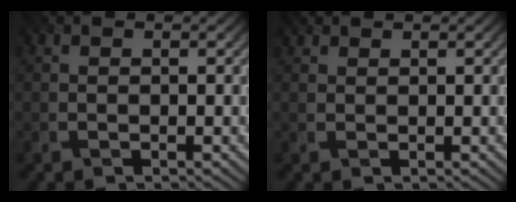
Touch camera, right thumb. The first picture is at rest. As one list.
[{"total": 1.4, "force": [1.2, 0.6, 0.4], "torque": [-0.012, 0.002, 0.020]}]